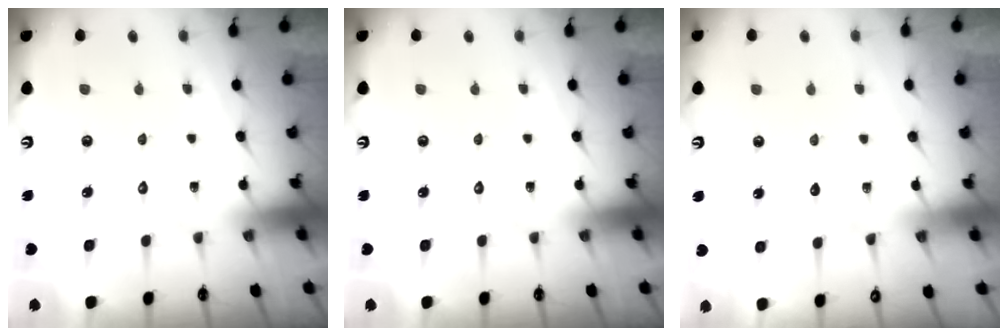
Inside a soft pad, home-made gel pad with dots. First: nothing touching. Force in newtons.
{"total": 0.0}
{"total": 2.8, "press": 2.8, "slide": 0.4}